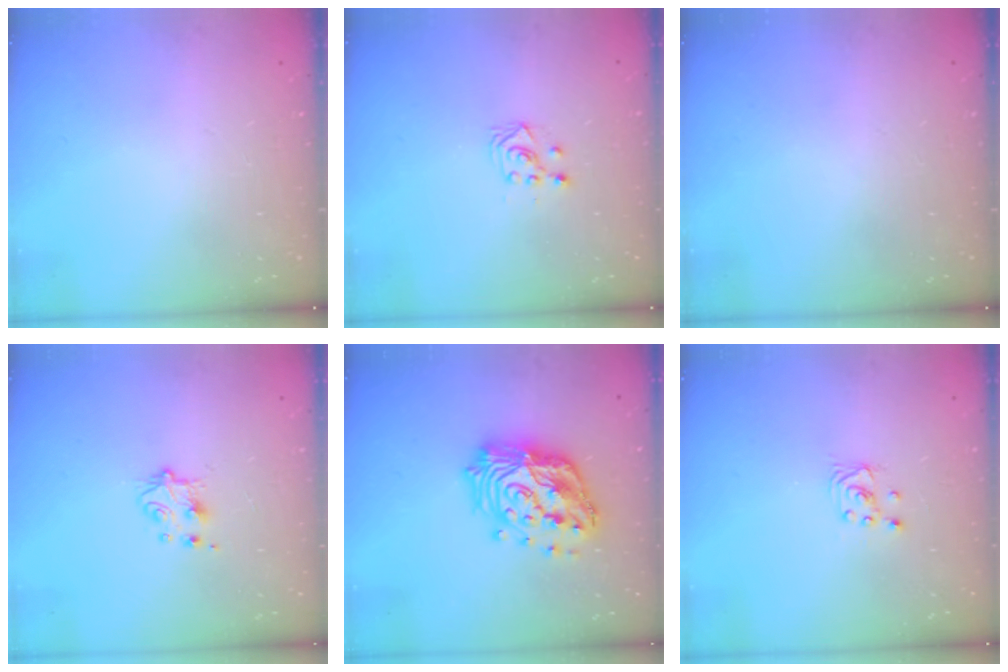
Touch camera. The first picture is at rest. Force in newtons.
{"total": 3.4, "press": 3.3, "slide": 0.9}
{"total": 0.0}
{"total": 5.3, "press": 5.2, "slide": 0.6}
{"total": 20.6, "press": 20.4, "slide": 2.2}
{"total": 1.6, "press": 1.6, "slide": 0.0}